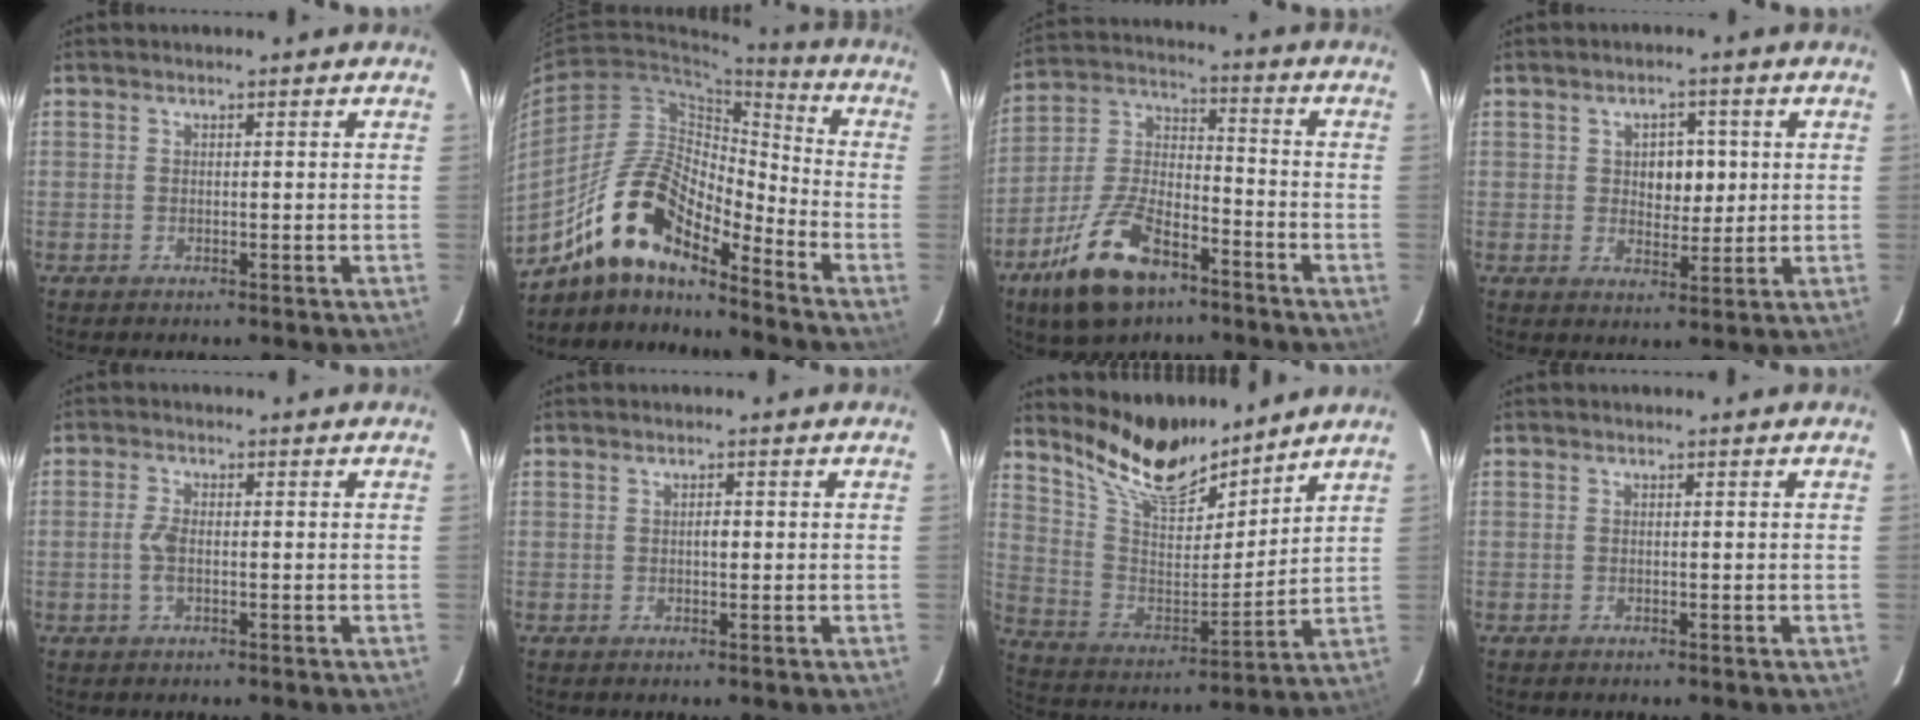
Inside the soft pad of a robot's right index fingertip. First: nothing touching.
{"total": 15.9, "force": [-11.9, 5.1, 9.3], "torque": [-0.169, 0.007, -0.231]}
{"total": 16.7, "force": [-9.9, 7.8, 11.0], "torque": [-0.233, 0.001, -0.178]}
{"total": 5.2, "force": [1.0, 3.7, 3.5], "torque": [-0.052, 0.008, 0.021]}
{"total": 2.9, "force": [-0.5, 1.2, 2.5], "torque": [-0.057, 0.002, -0.010]}
{"total": 1.0, "force": [0.1, 0.5, 0.8], "torque": [-0.012, 0.003, 0.001]}
{"total": 16.2, "force": [13.8, 4.7, 7.1], "torque": [-0.153, -0.004, 0.258]}
{"total": 0.0}